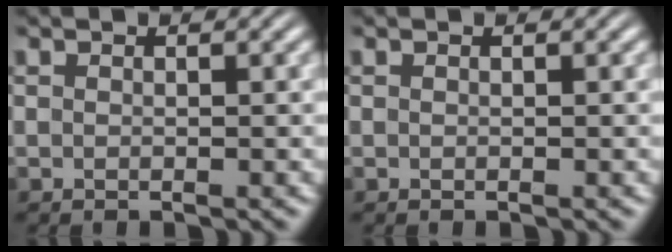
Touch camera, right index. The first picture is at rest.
{"total": 0.0}